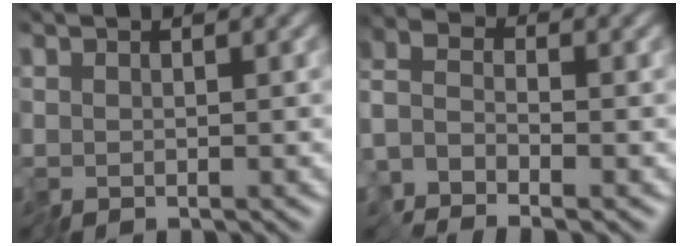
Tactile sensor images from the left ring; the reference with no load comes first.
{"total": 2.3, "force": [-2.1, 0.5, 0.8], "torque": [-0.019, 0.003, -0.058]}